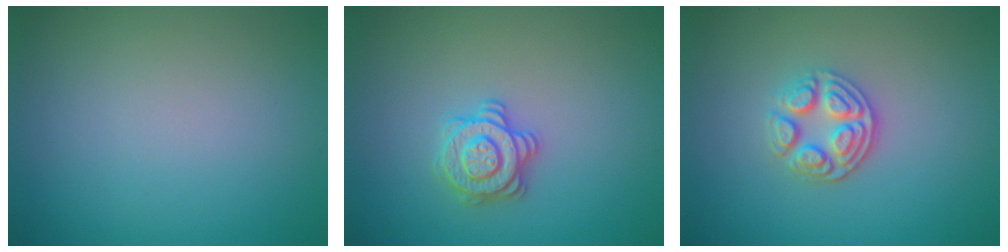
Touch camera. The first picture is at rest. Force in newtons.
{"total": 2.8, "press": 2.7, "slide": 0.5}
{"total": 3.4, "press": 3.0, "slide": 1.5}